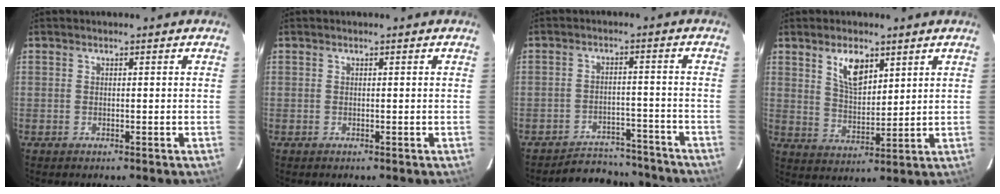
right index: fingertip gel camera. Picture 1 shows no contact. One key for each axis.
{"total": 0.0}
{"total": 12.8, "fx": -11.8, "fy": 4.3, "fz": 2.1, "tx": -0.052, "ty": 0.029, "tz": -0.151}
{"total": 7.6, "fx": 4.3, "fy": 3.6, "fz": 5.1, "tx": -0.088, "ty": 0.004, "tz": 0.086}